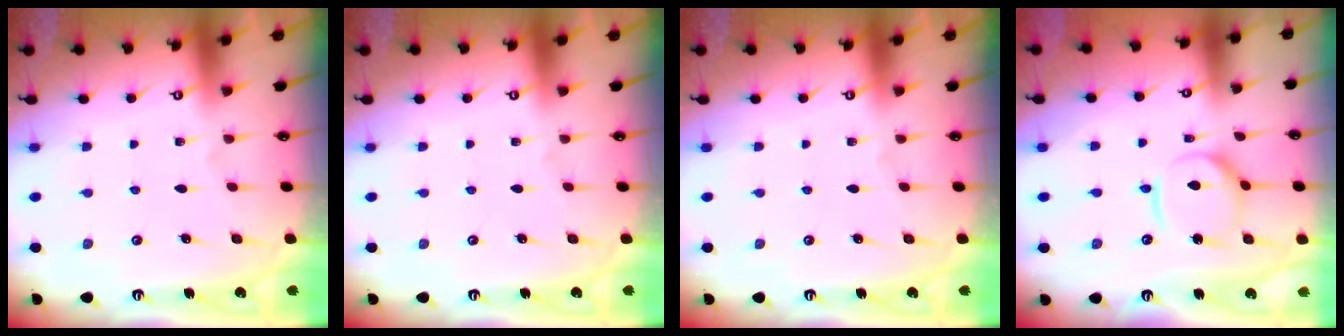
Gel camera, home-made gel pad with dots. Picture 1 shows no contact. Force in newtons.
{"total": 0.0}
{"total": 0.0}
{"total": 9.3, "press": 9.3, "slide": 1.0}